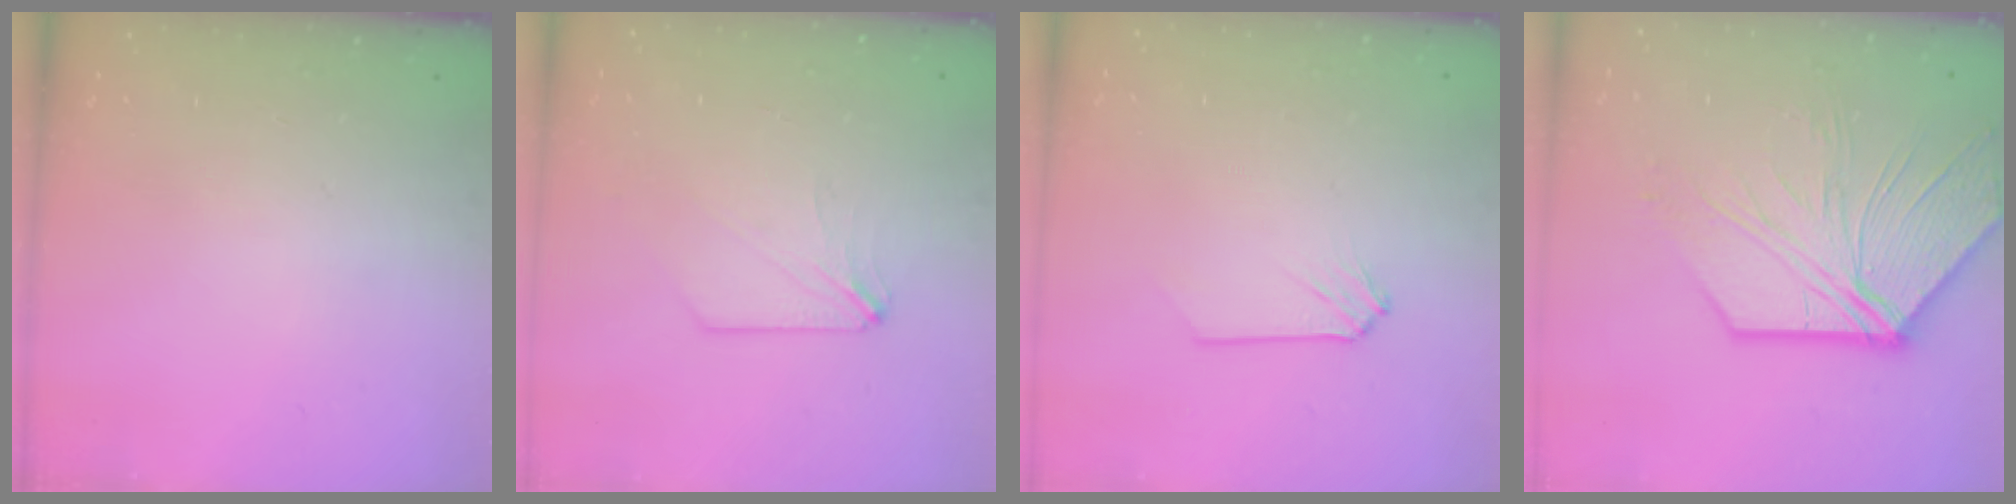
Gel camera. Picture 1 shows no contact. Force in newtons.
{"total": 0.0}
{"total": 0.0}
{"total": 15.1, "press": 15.0, "slide": 1.4}